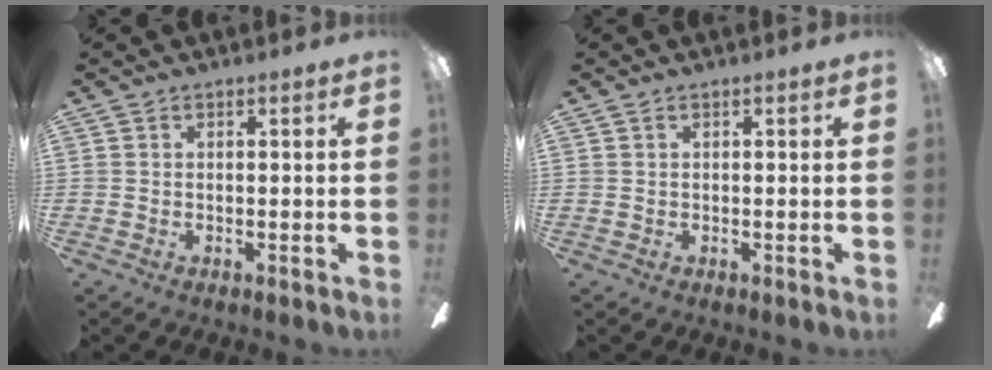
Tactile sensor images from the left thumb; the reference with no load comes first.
{"total": 0.0}